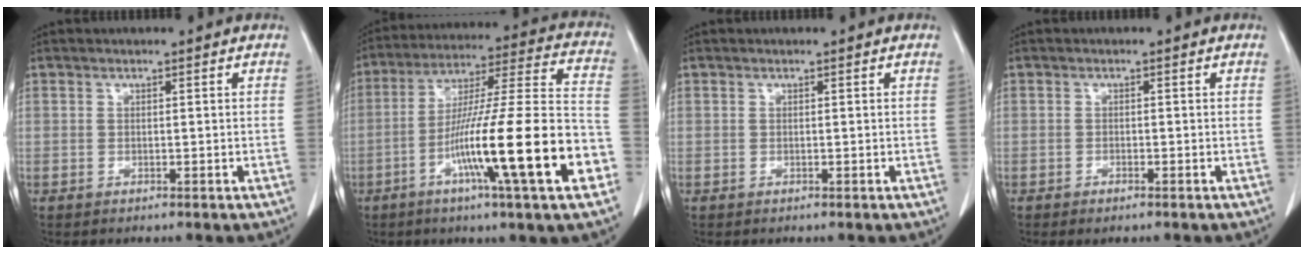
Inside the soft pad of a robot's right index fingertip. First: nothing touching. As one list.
[{"total": 22.1, "force": [-8.1, 0.3, 20.6], "torque": [-0.314, -0.015, -0.137]}, {"total": 0.0}, {"total": 1.0, "force": [-0.7, 0.2, 0.7], "torque": [-0.019, -0.005, -0.007]}]